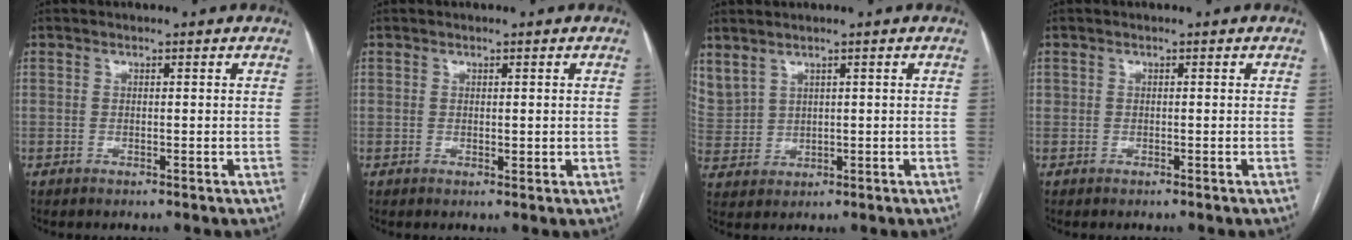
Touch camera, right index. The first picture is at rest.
{"total": 1.1, "force": [0.2, 0.5, 1.0], "torque": [-0.014, -0.005, 0.006]}
{"total": 7.4, "force": [4.6, 4.9, 2.9], "torque": [-0.094, 0.010, 0.116]}
{"total": 0.0}